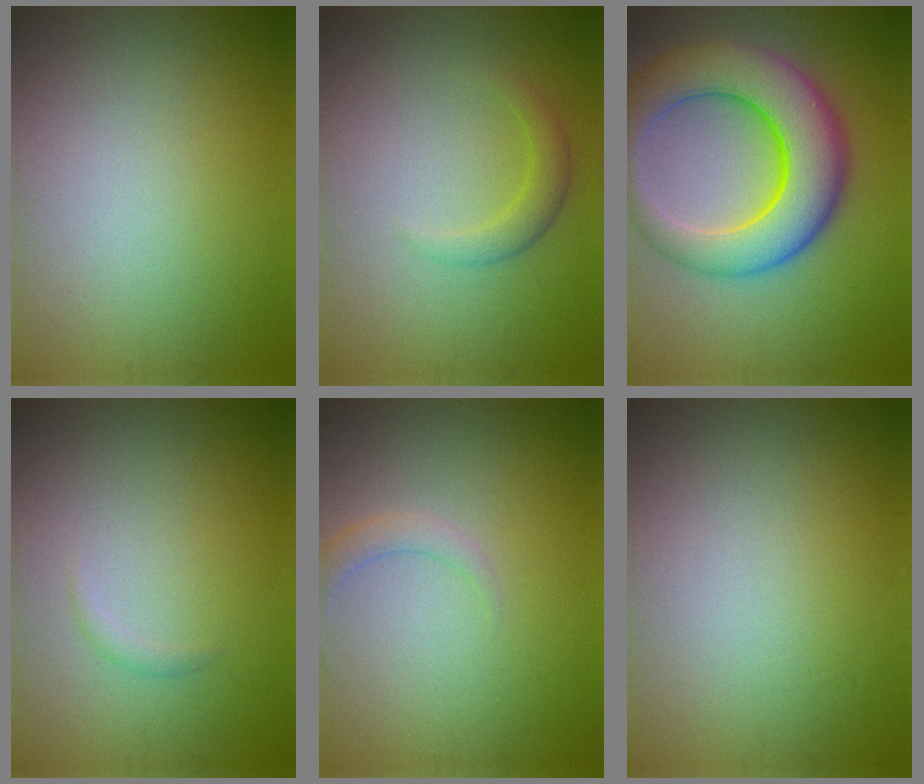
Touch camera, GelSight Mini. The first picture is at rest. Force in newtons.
{"total": 1.9, "press": 1.9, "slide": 0.1}
{"total": 10.1, "press": 10.1, "slide": 0.4}
{"total": 0.7, "press": 0.7, "slide": 0.1}
{"total": 1.5, "press": 1.5, "slide": 0.1}
{"total": 0.0}